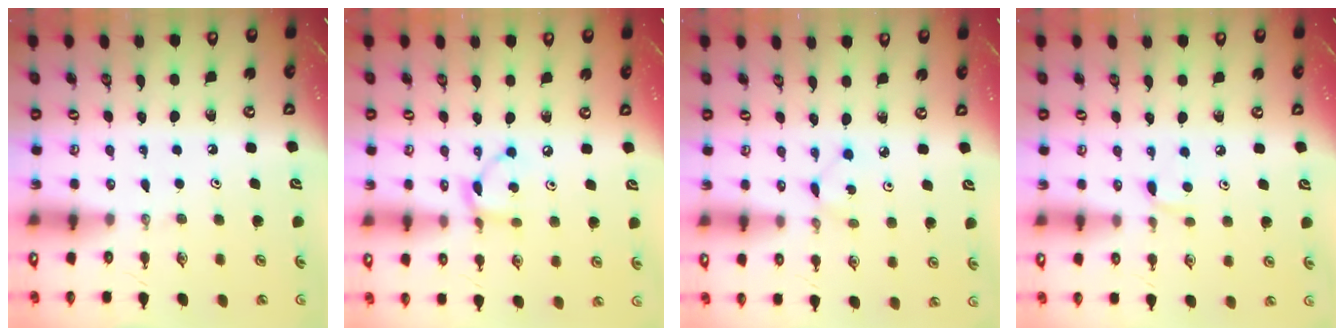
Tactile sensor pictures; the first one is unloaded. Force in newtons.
{"total": 7.5, "press": 7.5, "slide": 0.2}
{"total": 1.3, "press": 1.3, "slide": 0.1}
{"total": 5.0, "press": 5.0, "slide": 0.7}